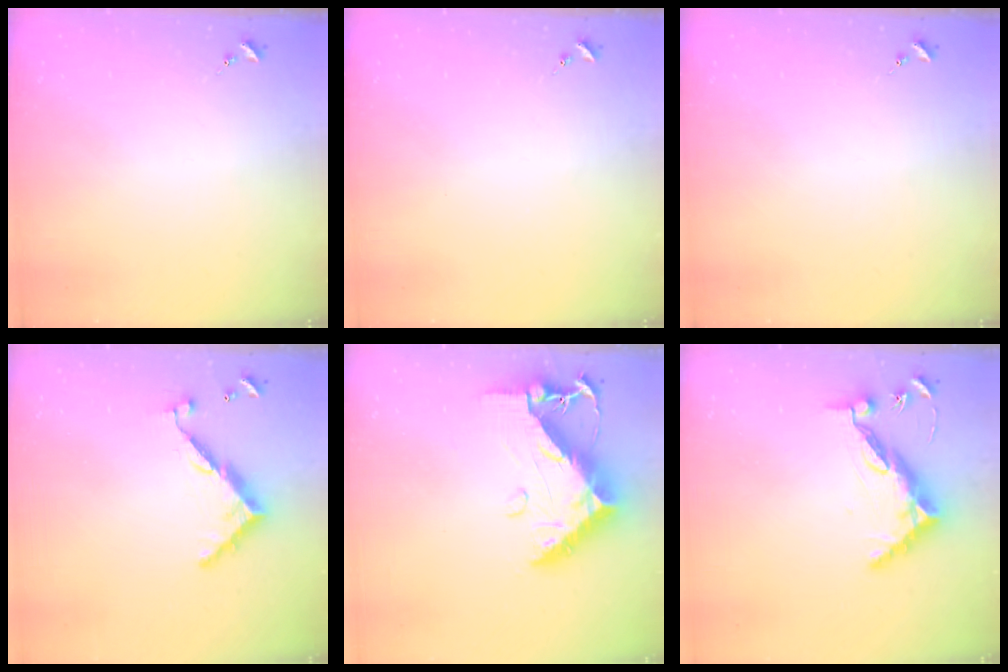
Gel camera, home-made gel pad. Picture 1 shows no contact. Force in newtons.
{"total": 0.0}
{"total": 0.0}
{"total": 9.2, "press": 9.2, "slide": 0.6}
{"total": 19.1, "press": 19.0, "slide": 1.6}
{"total": 12.1, "press": 12.0, "slide": 1.2}